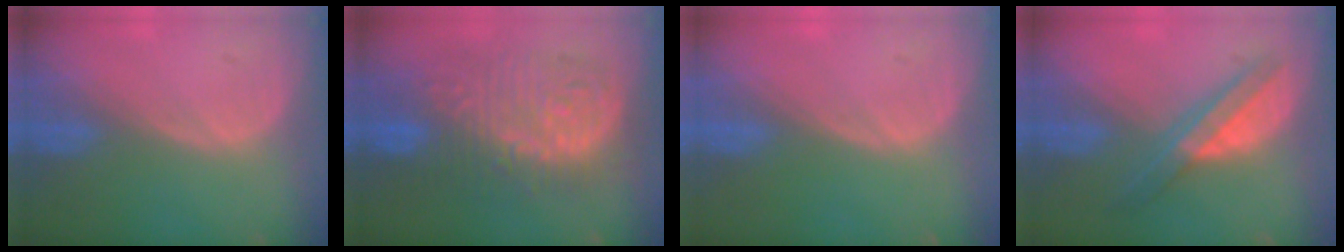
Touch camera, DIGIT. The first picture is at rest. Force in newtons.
{"total": 12.7, "press": 12.6, "slide": 1.4}
{"total": 0.0}
{"total": 6.6, "press": 5.7, "slide": 3.3}